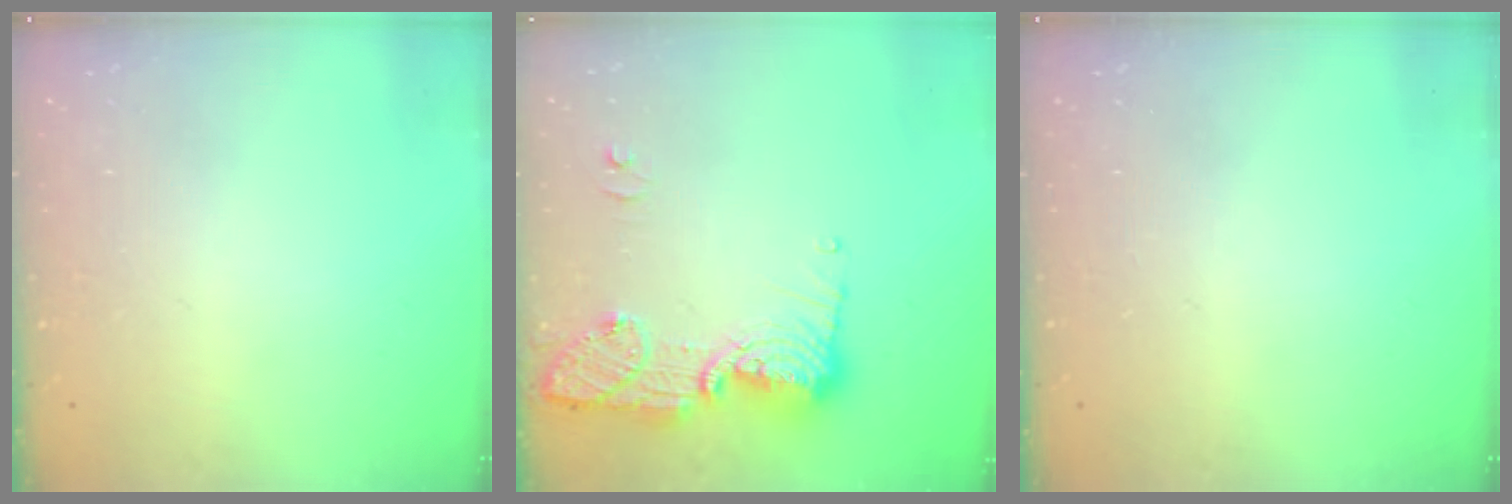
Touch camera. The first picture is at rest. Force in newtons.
{"total": 14.5, "press": 14.3, "slide": 2.9}
{"total": 0.0}